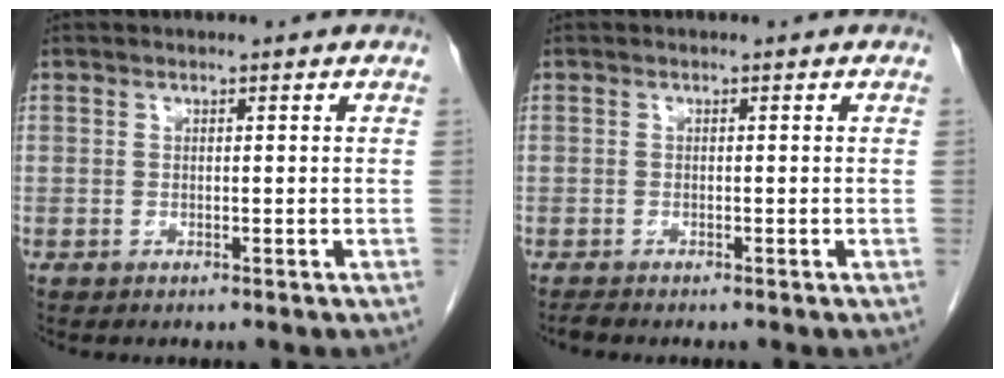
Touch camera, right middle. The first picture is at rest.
{"total": 0.7, "force": [-0.6, -0.1, 0.1], "torque": [-0.010, -0.003, -0.013]}